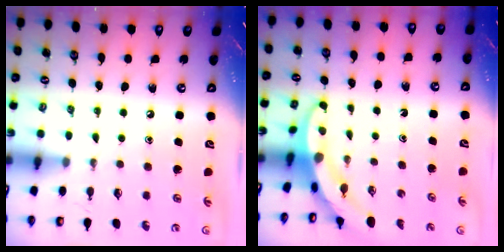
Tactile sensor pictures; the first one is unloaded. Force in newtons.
{"total": 3.7, "press": 3.7, "slide": 0.4}